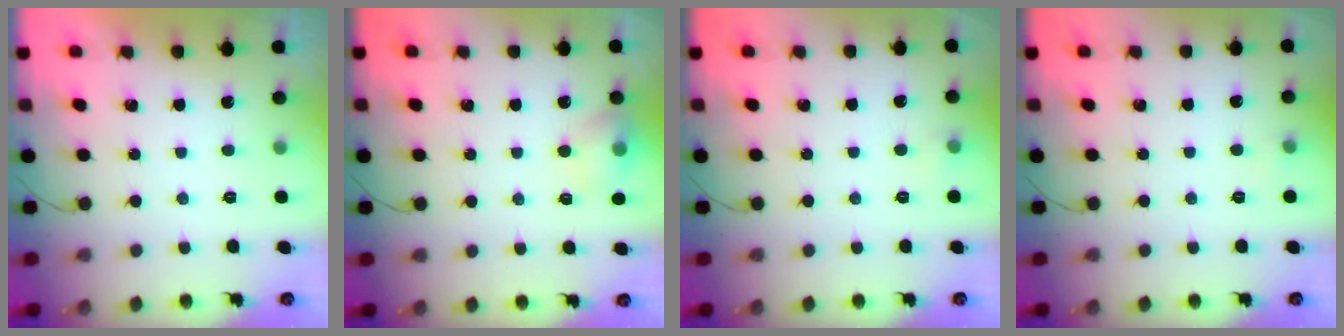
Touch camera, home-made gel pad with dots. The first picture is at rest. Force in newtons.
{"total": 9.0, "press": 8.9, "slide": 1.7}
{"total": 4.6, "press": 4.4, "slide": 1.4}
{"total": 3.5, "press": 3.4, "slide": 1.1}